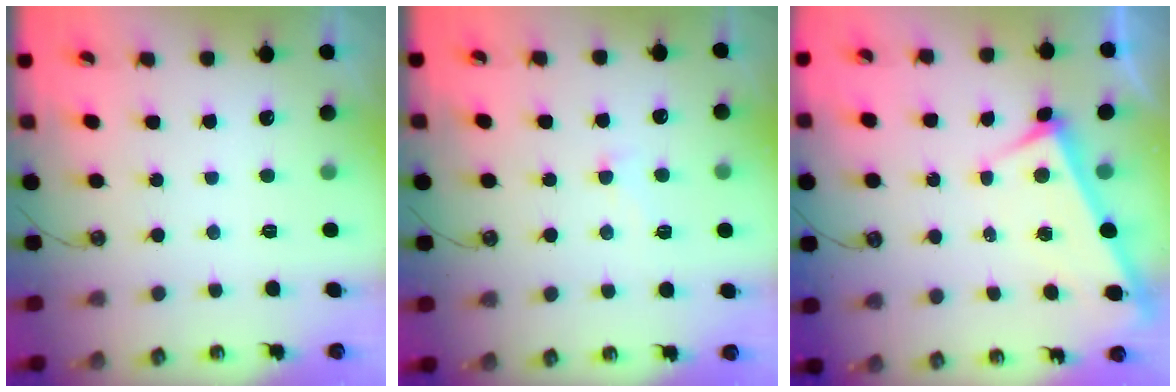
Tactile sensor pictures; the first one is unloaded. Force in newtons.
{"total": 0.7, "press": 0.6, "slide": 0.4}
{"total": 4.8, "press": 4.8, "slide": 0.5}